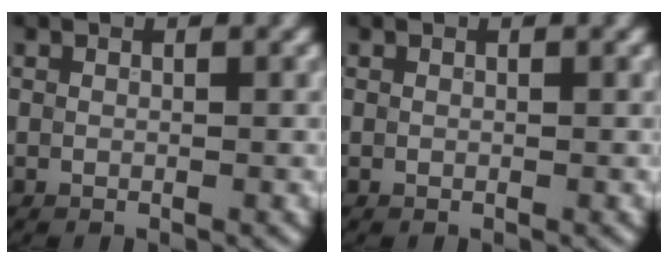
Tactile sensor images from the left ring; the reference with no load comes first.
{"total": 0.0}